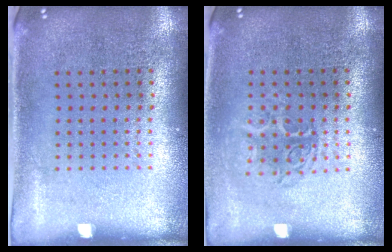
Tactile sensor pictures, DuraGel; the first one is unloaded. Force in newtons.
{"total": 1.3, "press": 1.1, "slide": 0.7}